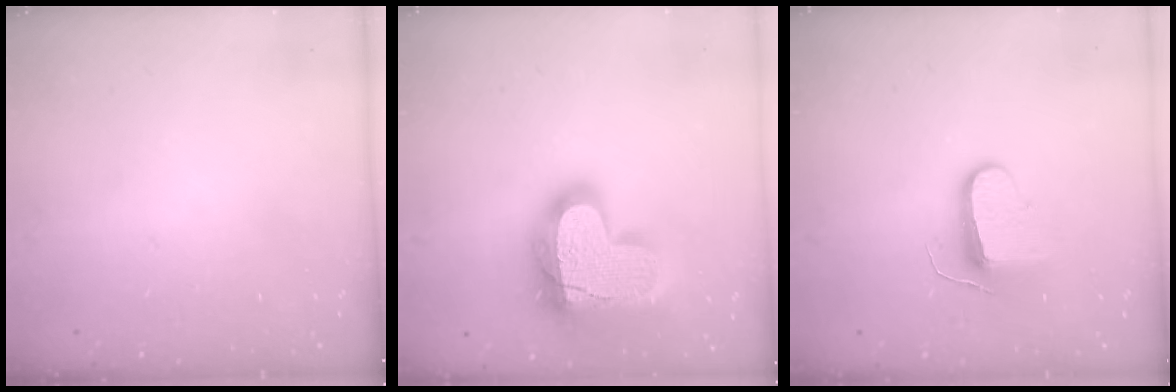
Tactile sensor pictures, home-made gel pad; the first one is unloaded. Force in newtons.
{"total": 26.4, "press": 26.3, "slide": 2.0}
{"total": 9.1, "press": 9.1, "slide": 0.0}